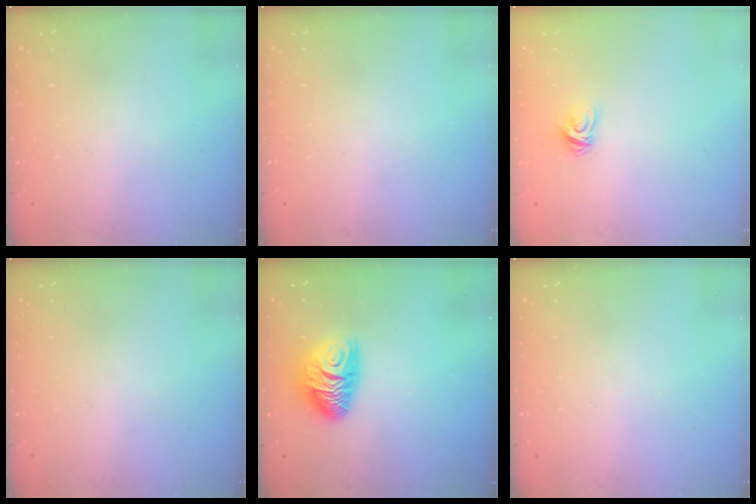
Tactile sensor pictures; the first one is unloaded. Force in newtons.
{"total": 0.0}
{"total": 5.0, "press": 4.9, "slide": 0.5}
{"total": 0.0}
{"total": 9.9, "press": 9.9, "slide": 0.3}
{"total": 0.0}